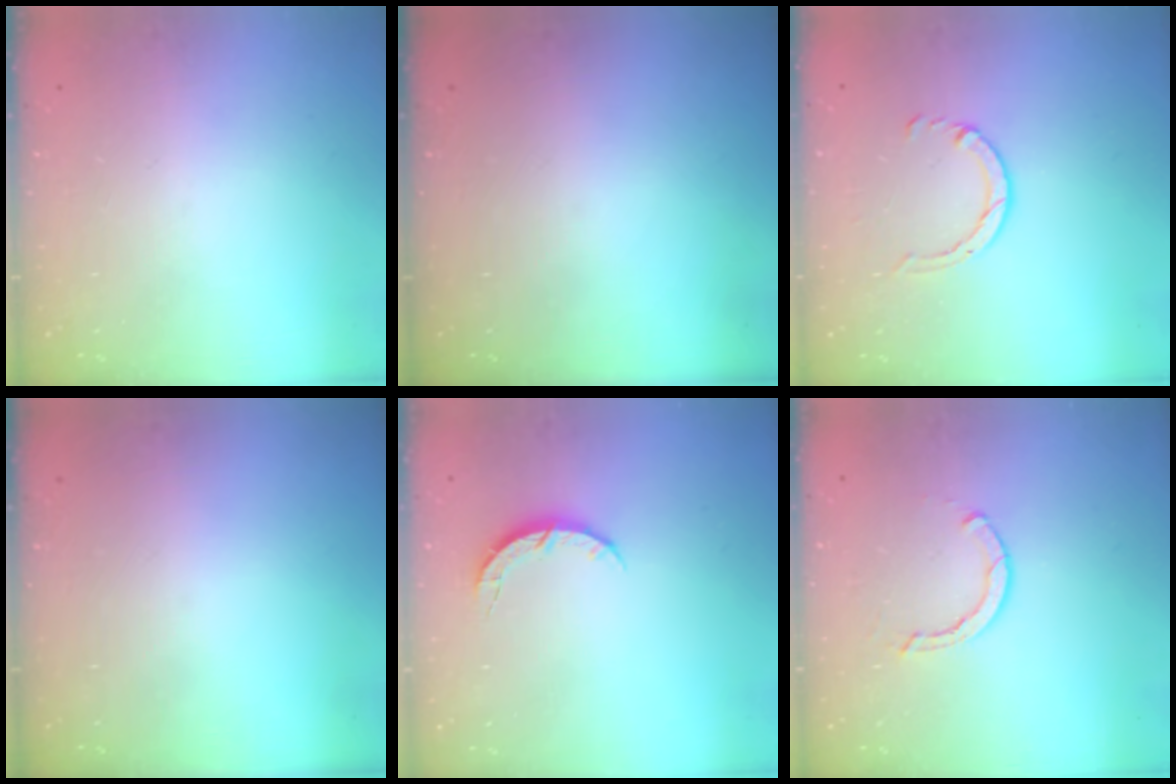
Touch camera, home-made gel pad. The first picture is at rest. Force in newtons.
{"total": 0.0}
{"total": 3.6, "press": 3.5, "slide": 0.4}
{"total": 0.0}
{"total": 4.4, "press": 4.4, "slide": 0.5}
{"total": 2.3, "press": 2.3, "slide": 0.1}